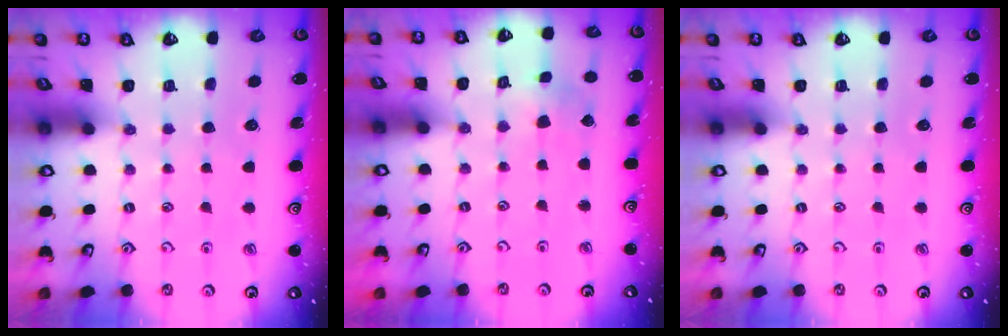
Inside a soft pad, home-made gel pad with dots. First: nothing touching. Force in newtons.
{"total": 2.0, "press": 1.9, "slide": 0.3}
{"total": 0.0}